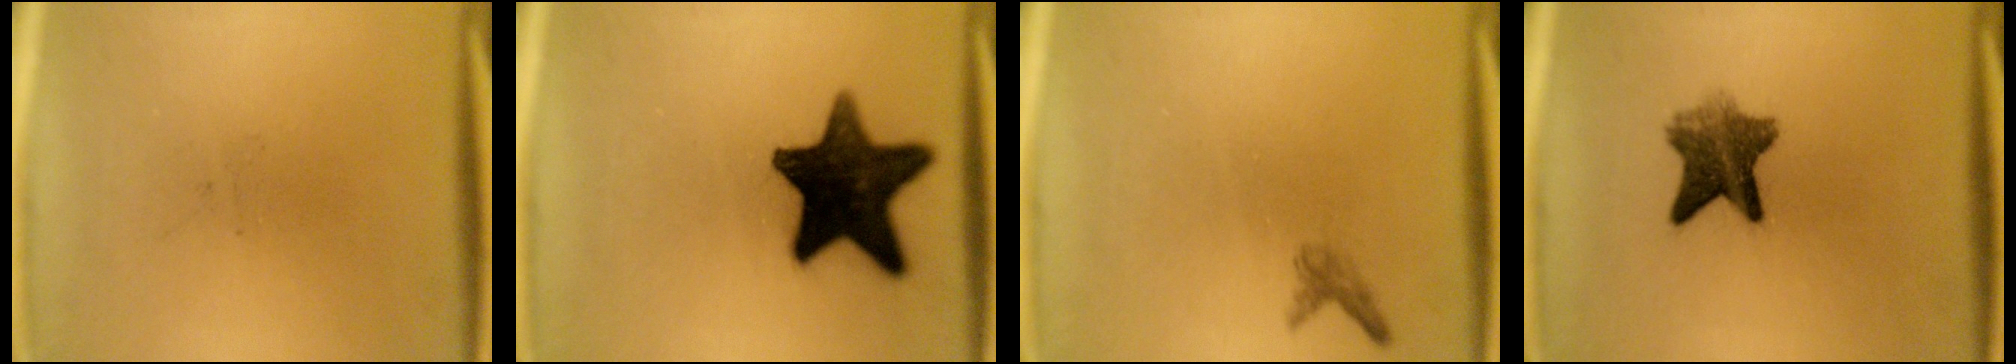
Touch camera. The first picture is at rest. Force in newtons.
{"total": 16.3}
{"total": 1.1}
{"total": 7.2}